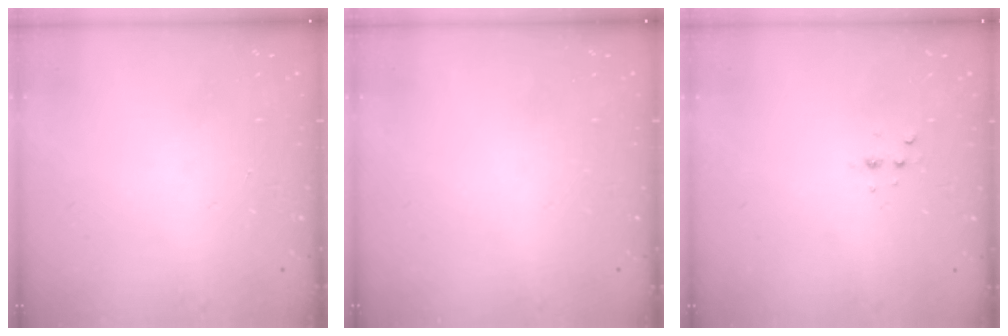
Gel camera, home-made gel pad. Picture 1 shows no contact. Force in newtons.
{"total": 0.0}
{"total": 2.8, "press": 2.8, "slide": 0.7}